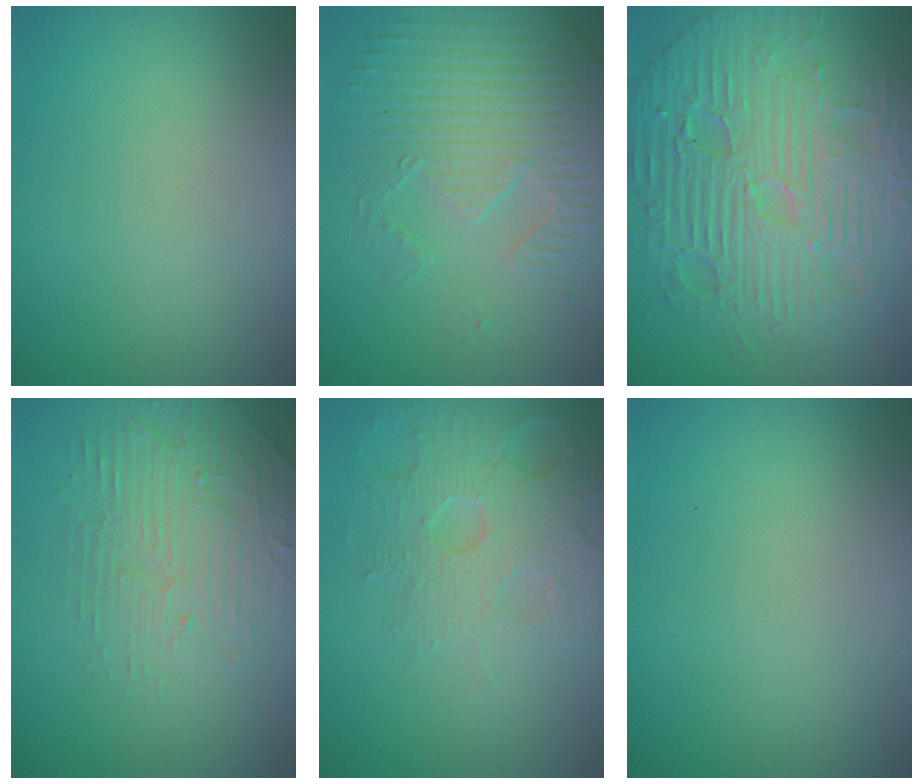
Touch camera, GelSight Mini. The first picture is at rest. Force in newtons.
{"total": 4.8, "press": 4.4, "slide": 1.9}
{"total": 11.6, "press": 7.8, "slide": 8.7}
{"total": 4.5, "press": 3.3, "slide": 3.0}
{"total": 4.2, "press": 4.1, "slide": 0.9}
{"total": 0.0}